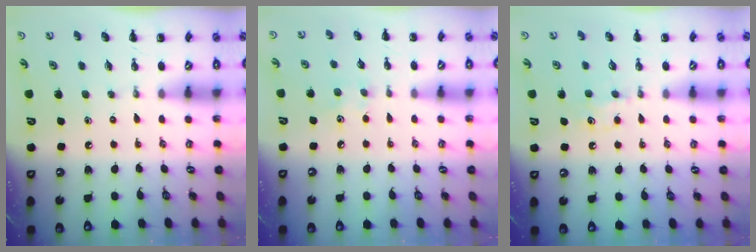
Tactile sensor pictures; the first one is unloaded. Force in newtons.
{"total": 4.0, "press": 3.9, "slide": 1.0}
{"total": 6.1, "press": 5.8, "slide": 1.7}